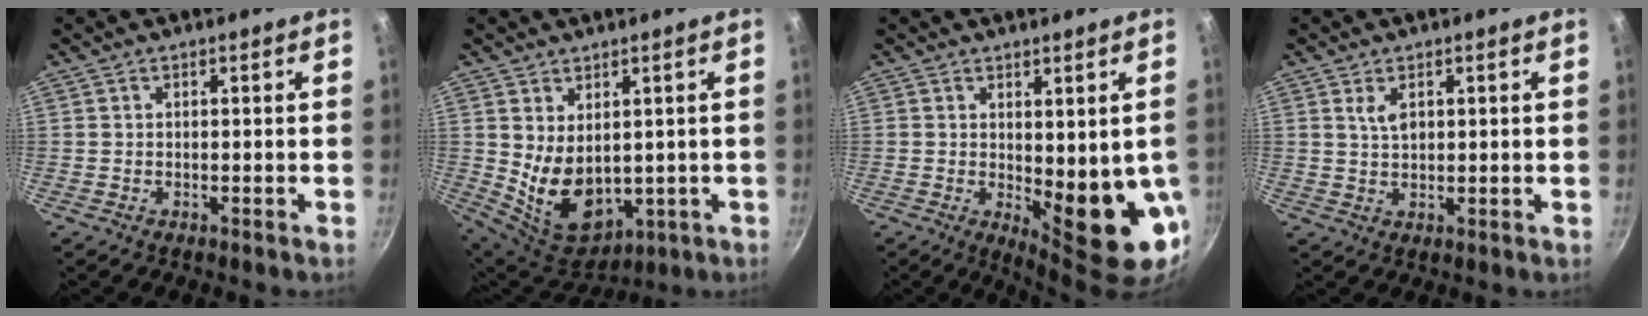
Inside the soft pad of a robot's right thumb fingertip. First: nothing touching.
{"total": 11.1, "force": [1.1, 7.5, 8.1], "torque": [-0.116, -0.037, 0.053]}
{"total": 12.2, "force": [-0.7, 4.0, 11.6], "torque": [-0.132, -0.024, 0.006]}
{"total": 3.0, "force": [1.2, 1.5, 2.2], "torque": [-0.035, -0.006, 0.025]}